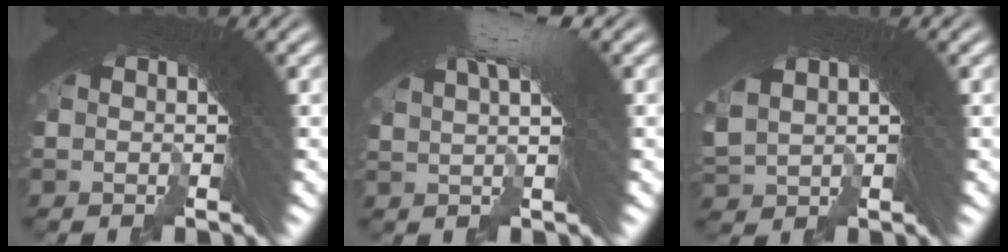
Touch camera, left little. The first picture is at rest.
{"total": 3.5, "force": [1.9, -0.4, 2.9], "torque": [-0.024, 0.018, 0.030]}
{"total": 1.1, "force": [0.4, 0.6, 0.8], "torque": [-0.004, 0.004, 0.019]}